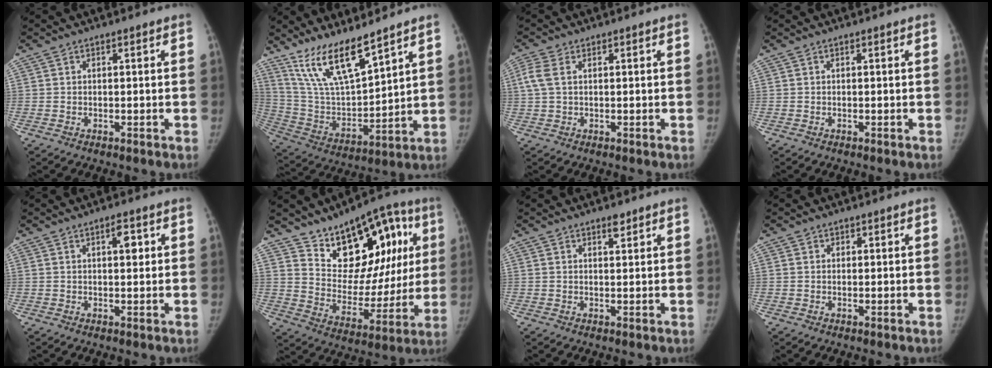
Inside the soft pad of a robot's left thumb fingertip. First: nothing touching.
{"total": 15.1, "force": [11.3, 3.6, 9.3], "torque": [-0.156, -0.064, 0.231]}
{"total": 3.8, "force": [1.1, 2.4, 2.8], "torque": [-0.080, 0.013, 0.022]}
{"total": 0.0}
{"total": 3.1, "force": [1.1, 1.4, 2.6], "torque": [-0.030, -0.002, 0.015]}
{"total": 21.2, "force": [9.2, 12.2, 14.6], "torque": [-0.142, -0.026, 0.149]}
{"total": 1.9, "force": [1.4, 0.8, 0.9], "torque": [-0.005, -0.008, 0.020]}
{"total": 0.8, "force": [0.3, 0.8, 0.0], "torque": [0.011, 0.001, 0.002]}